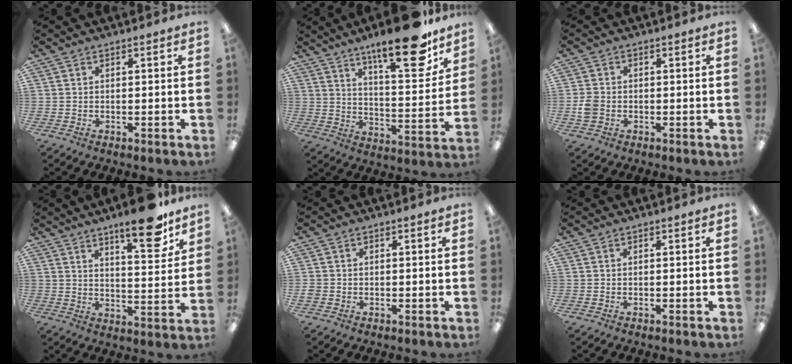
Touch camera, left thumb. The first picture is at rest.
{"total": 19.4, "force": [14.2, 5.1, 12.2], "torque": [-0.181, -0.092, 0.228]}
{"total": 3.3, "force": [-0.9, 2.6, 1.8], "torque": [-0.036, 0.004, -0.017]}
{"total": 14.0, "force": [9.9, 3.9, 9.1], "torque": [-0.110, -0.065, 0.158]}
{"total": 1.0, "force": [-0.3, 0.9, 0.4], "torque": [-0.006, 0.002, -0.005]}
{"total": 0.0}